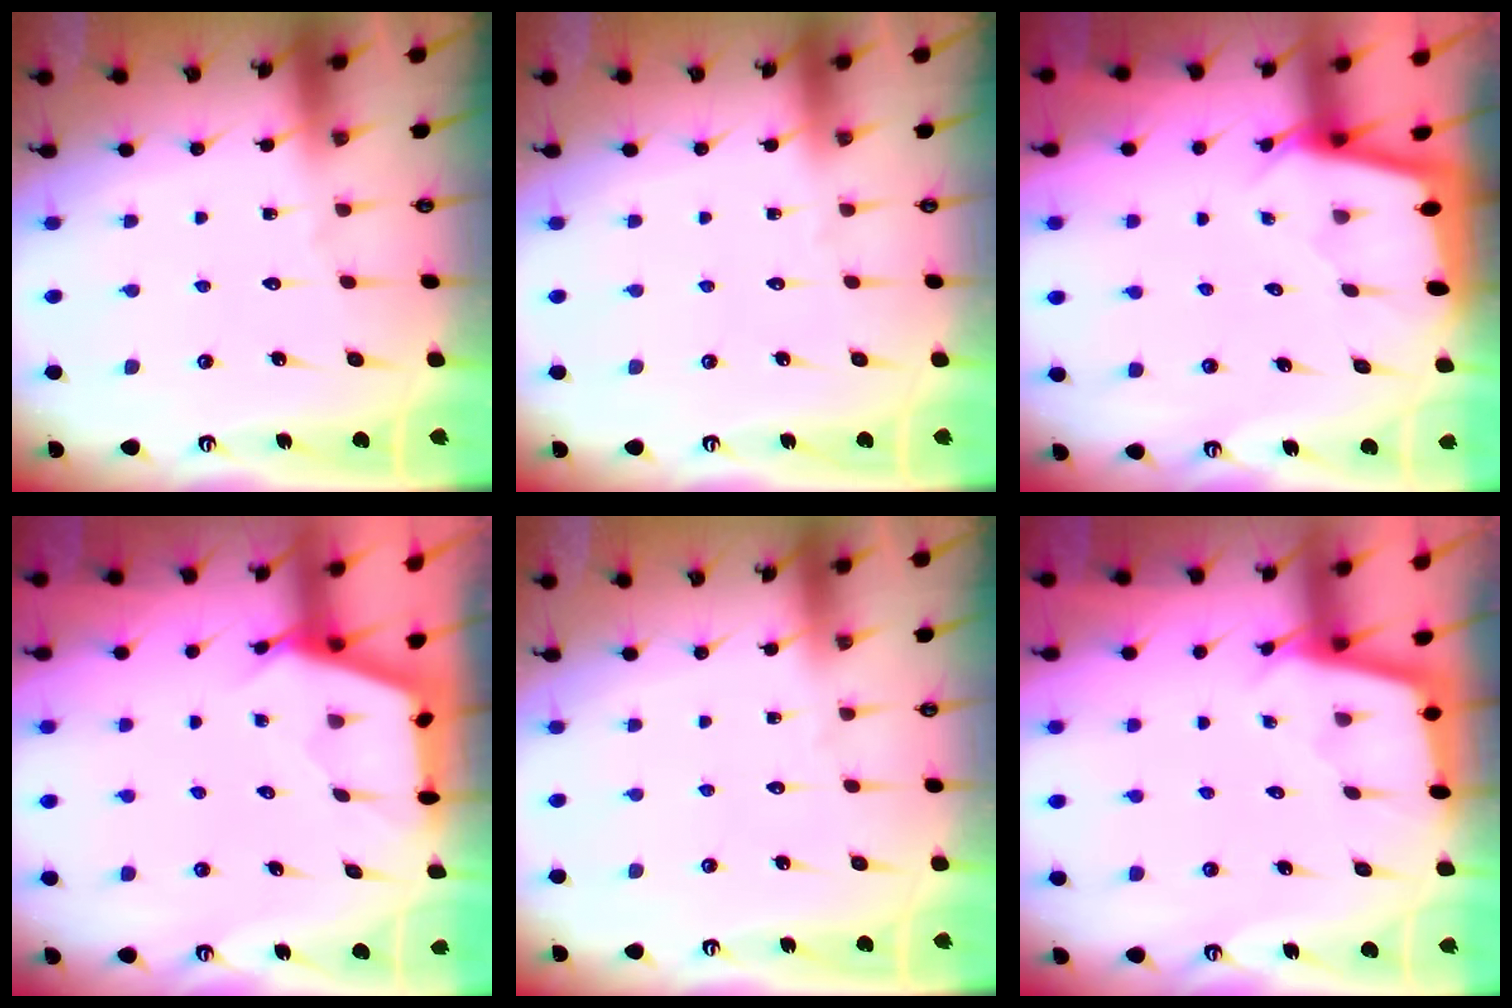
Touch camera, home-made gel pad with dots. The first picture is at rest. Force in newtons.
{"total": 0.0}
{"total": 2.1, "press": 2.1, "slide": 0.1}
{"total": 2.7, "press": 2.7, "slide": 0.4}
{"total": 0.0}
{"total": 2.4, "press": 2.4, "slide": 0.1}